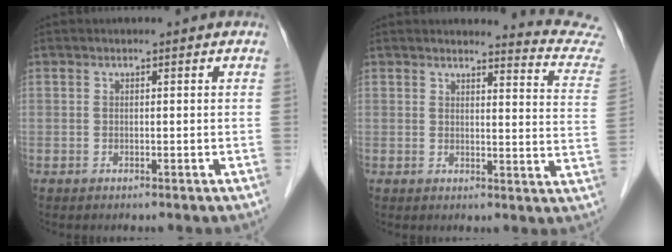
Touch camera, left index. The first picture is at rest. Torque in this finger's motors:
{"motor_torque": [0.79, -1.13, 0.36, 0.03]}